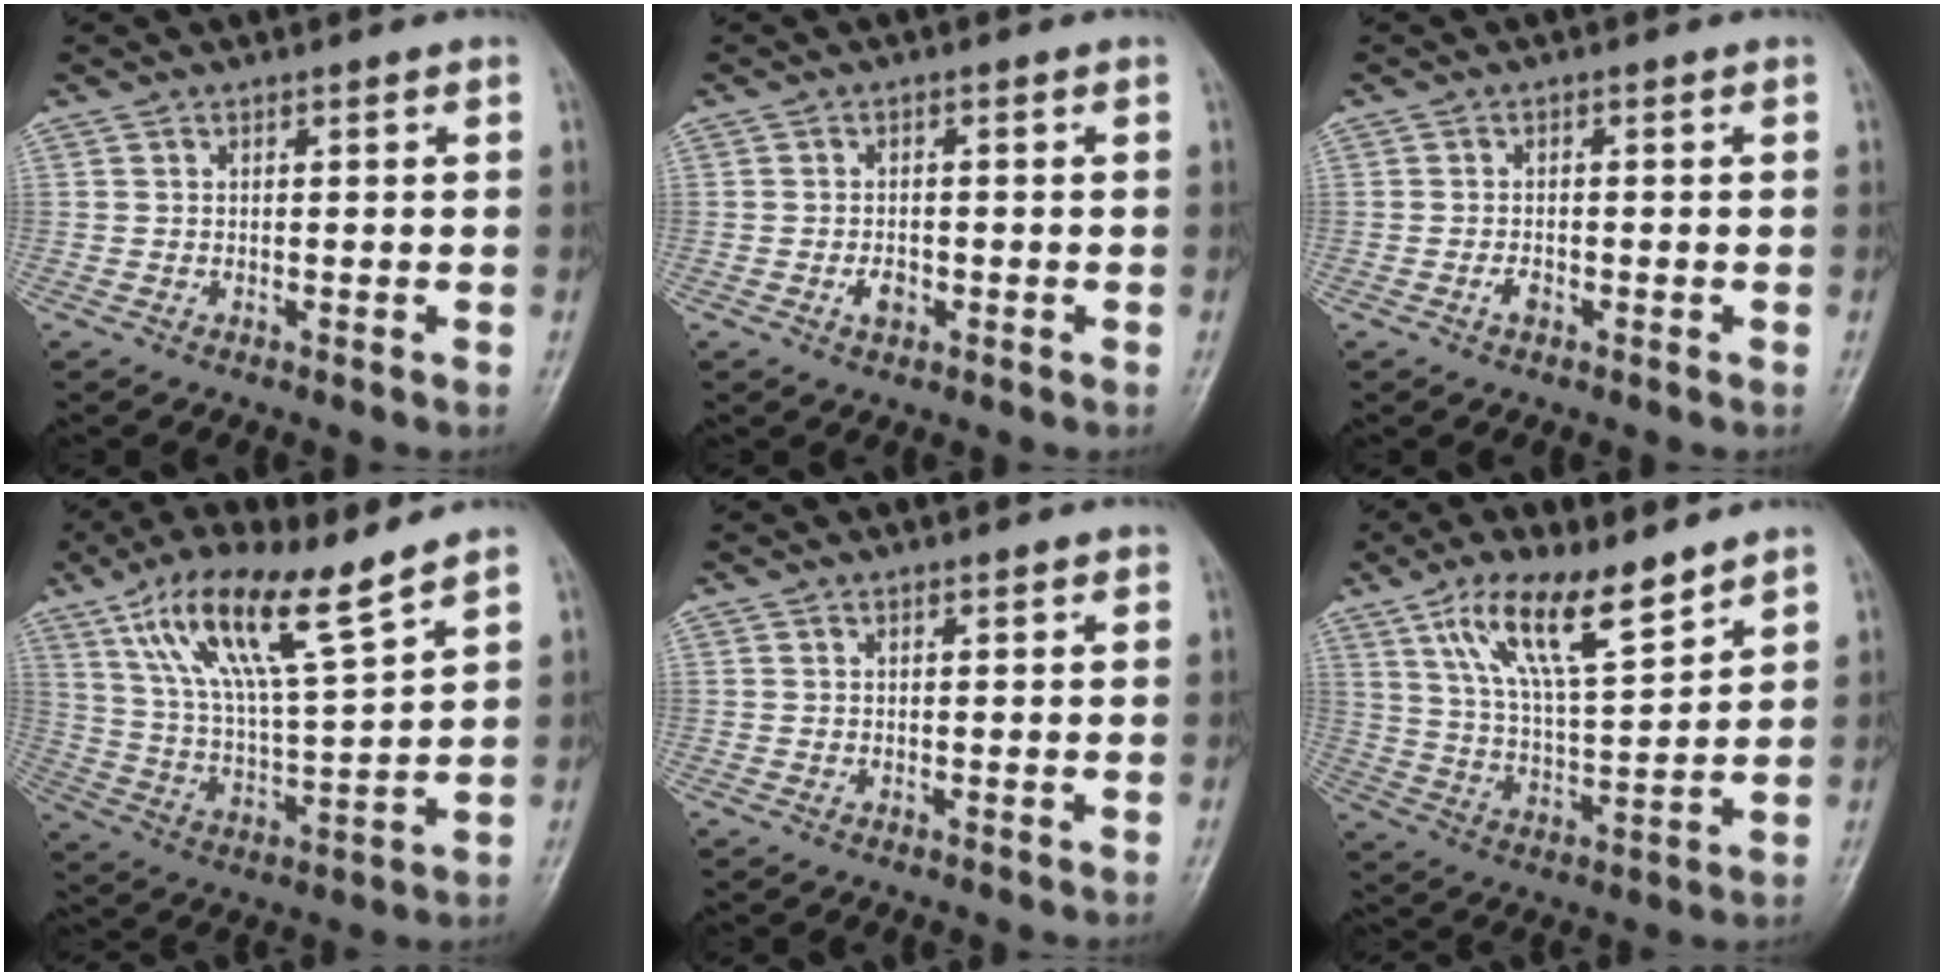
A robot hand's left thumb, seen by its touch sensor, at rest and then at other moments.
{"total": 2.5, "force": [-0.9, 1.6, 1.6], "torque": [-0.022, 0.002, -0.015]}
{"total": 1.6, "force": [-0.8, 1.0, 1.0], "torque": [-0.016, 0.002, -0.016]}
{"total": 16.0, "force": [10.3, 2.9, 11.9], "torque": [-0.211, -0.043, 0.202]}
{"total": 0.8, "force": [0.7, 0.3, 0.3], "torque": [-0.005, -0.004, 0.010]}
{"total": 13.6, "force": [9.0, 3.8, 9.5], "torque": [-0.153, -0.048, 0.173]}